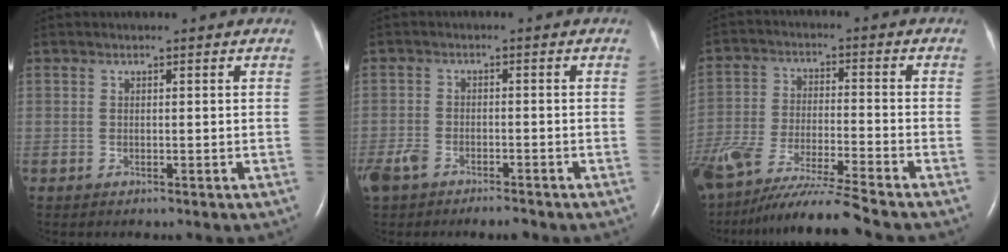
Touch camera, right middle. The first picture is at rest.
{"total": 6.6, "force": [-4.7, 2.8, 3.6], "torque": [-0.075, -0.001, -0.082]}
{"total": 14.9, "force": [-12.7, -0.8, 7.7], "torque": [-0.154, -0.035, -0.228]}